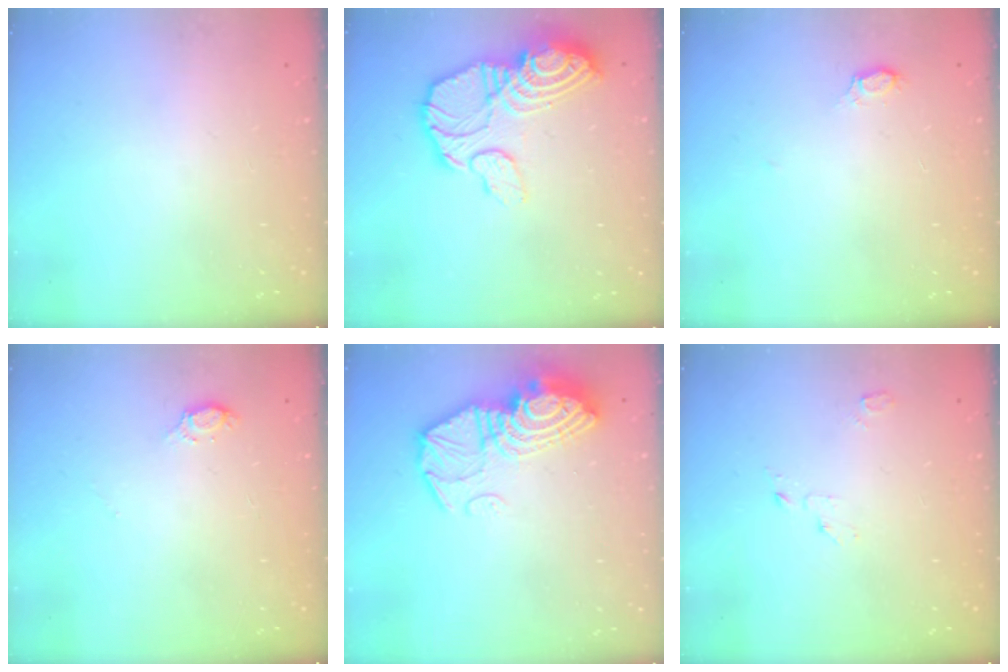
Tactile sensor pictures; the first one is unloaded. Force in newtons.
{"total": 18.4, "press": 18.3, "slide": 2.1}
{"total": 2.6, "press": 2.6, "slide": 0.2}
{"total": 4.5, "press": 4.5, "slide": 0.5}
{"total": 16.5, "press": 16.4, "slide": 1.4}
{"total": 2.6, "press": 2.6, "slide": 0.2}